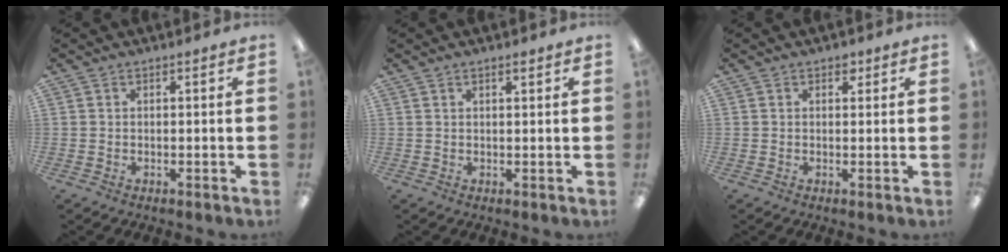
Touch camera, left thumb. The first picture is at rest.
{"total": 1.2, "force": [1.0, 0.2, 0.7], "torque": [-0.014, 0.001, 0.016]}
{"total": 1.7, "force": [1.0, 1.2, 0.8], "torque": [-0.008, 0.000, 0.016]}